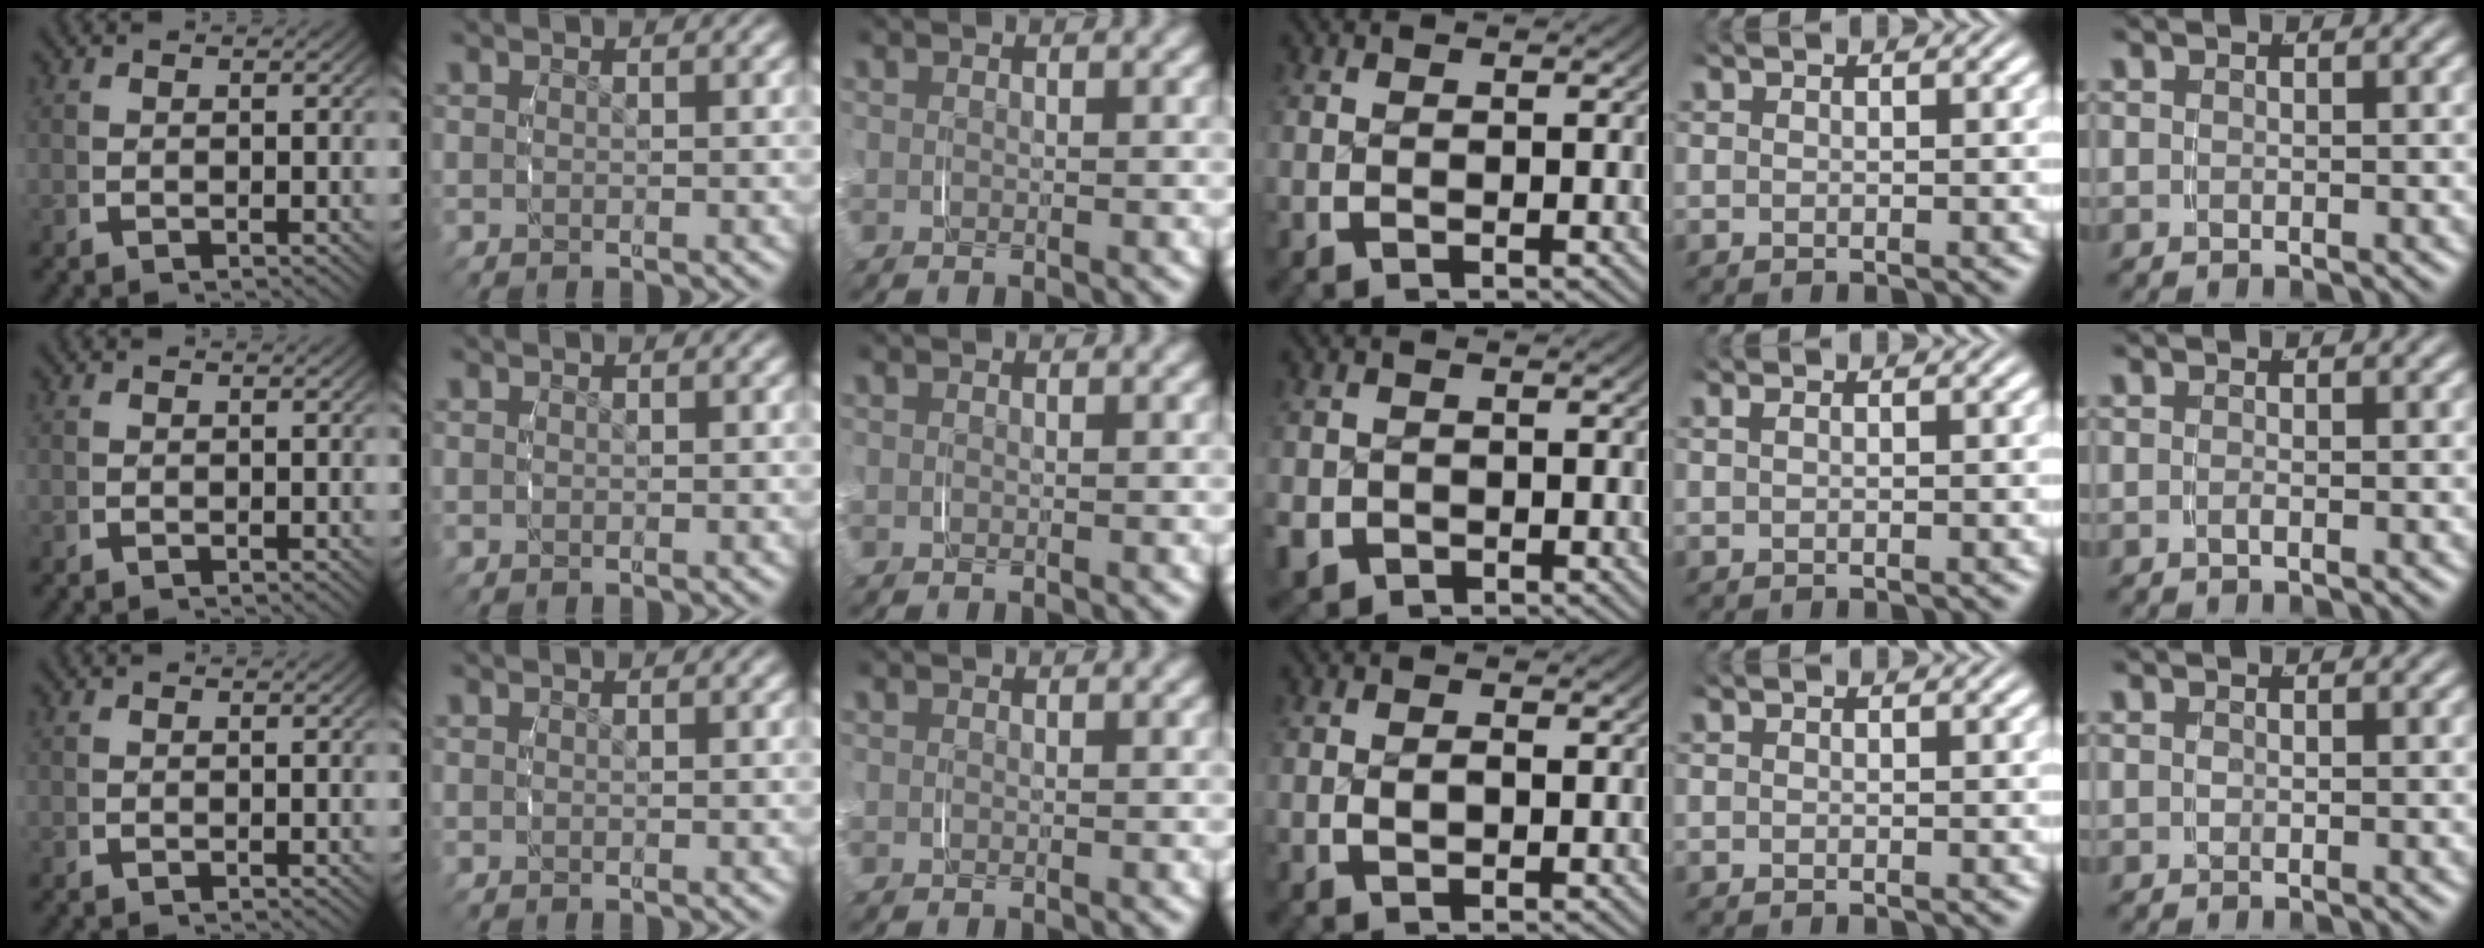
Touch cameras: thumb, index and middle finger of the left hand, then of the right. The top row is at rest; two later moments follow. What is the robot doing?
{"motion": "grasp_and_lifting", "object": "paper"}